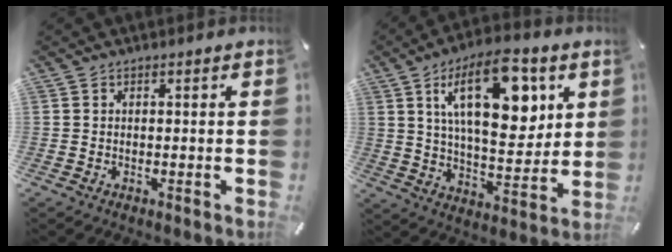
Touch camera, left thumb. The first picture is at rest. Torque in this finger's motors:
{"motor_torque": [2.56, 2.44, 0.99, 0.10, 0.24]}